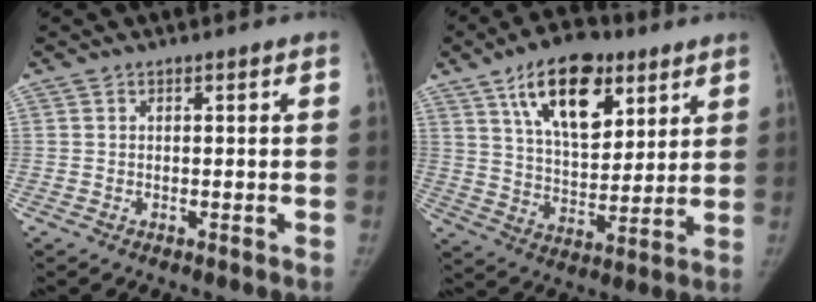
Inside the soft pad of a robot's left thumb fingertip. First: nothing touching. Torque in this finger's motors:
{"motor_torque": [0.55, 1.06, 1.34, -1.41, 0.38]}